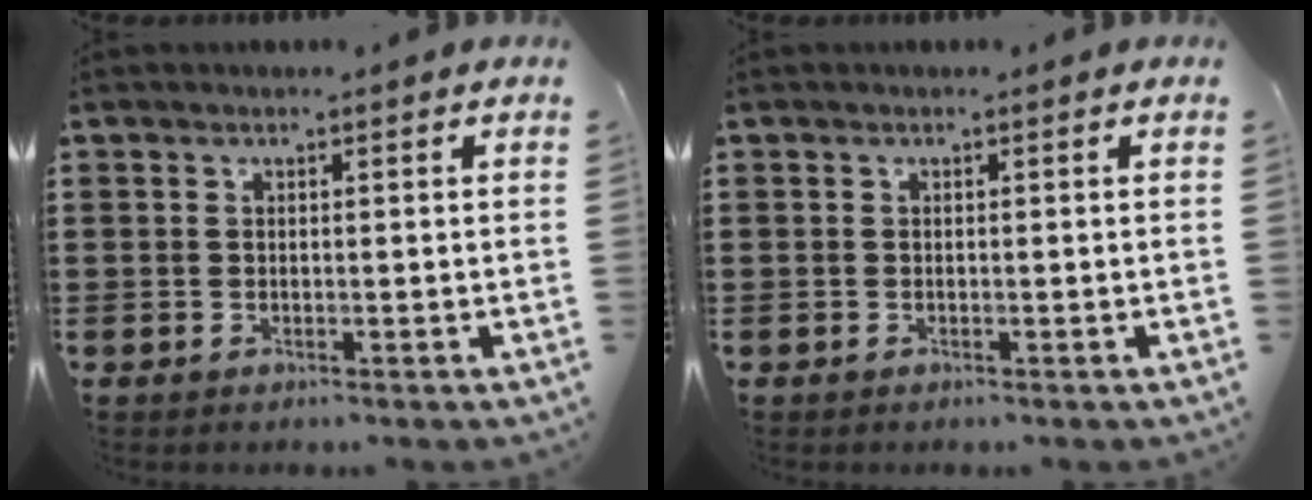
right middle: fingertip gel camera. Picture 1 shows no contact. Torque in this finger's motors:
{"motor_torque": [0.45, -0.40, 0.02, 0.02]}